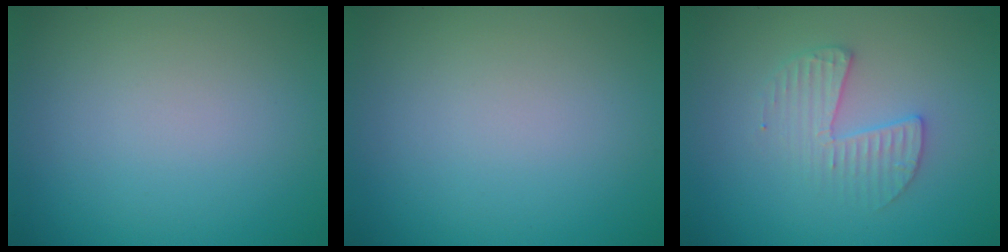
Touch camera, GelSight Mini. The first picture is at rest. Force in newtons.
{"total": 0.0}
{"total": 2.7, "press": 2.7, "slide": 0.3}